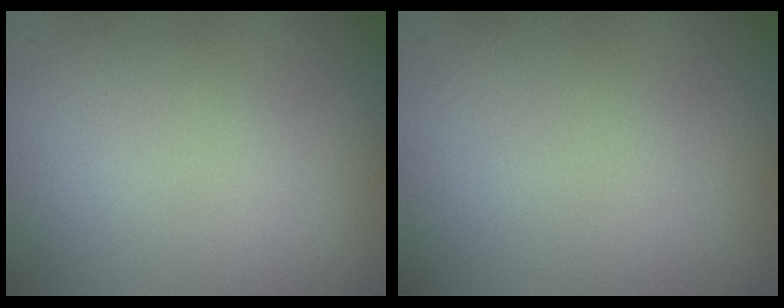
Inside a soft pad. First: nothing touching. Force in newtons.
{"total": 0.0}